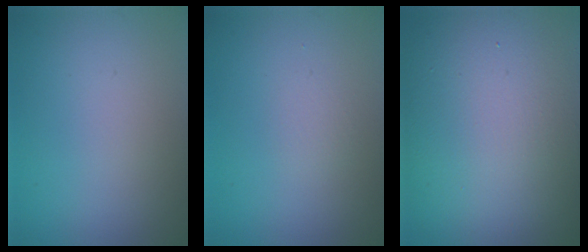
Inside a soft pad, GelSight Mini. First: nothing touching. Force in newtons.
{"total": 0.0}
{"total": 17.1, "press": 17.0, "slide": 1.1}